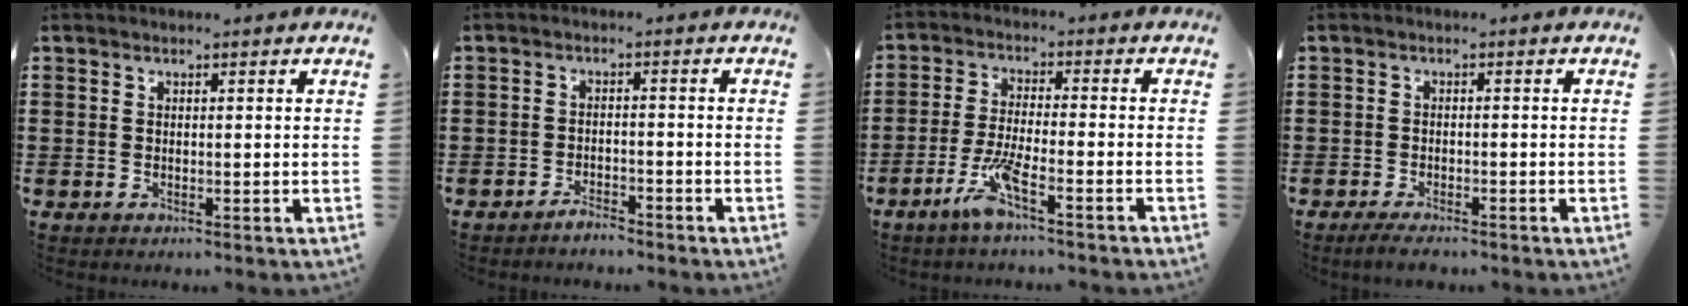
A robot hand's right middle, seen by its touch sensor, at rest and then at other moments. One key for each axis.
{"total": 2.3, "fx": -2.2, "fy": 0.4, "fz": 0.4, "tx": -0.013, "ty": 0.003, "tz": -0.043}
{"total": 5.9, "fx": -3.8, "fy": 0.6, "fz": 4.4, "tx": -0.099, "ty": -0.007, "tz": -0.073}
{"total": 2.1, "fx": -1.9, "fy": 0.4, "fz": 0.8, "tx": -0.024, "ty": 0.000, "tz": -0.039}